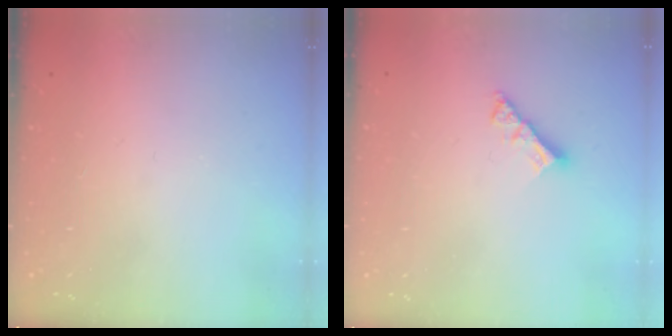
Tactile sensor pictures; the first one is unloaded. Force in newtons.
{"total": 4.8, "press": 4.8, "slide": 0.5}